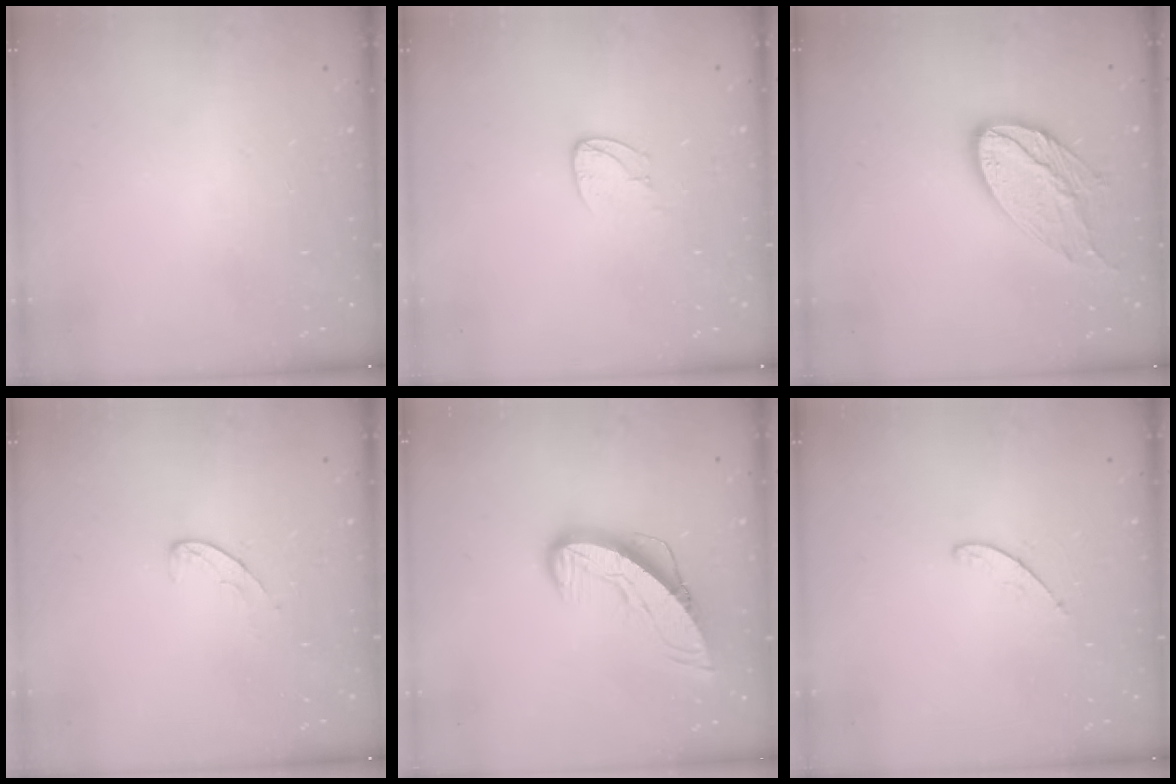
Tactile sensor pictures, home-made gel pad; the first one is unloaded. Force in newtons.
{"total": 5.3, "press": 5.2, "slide": 0.4}
{"total": 14.3, "press": 14.3, "slide": 1.0}
{"total": 5.4, "press": 5.4, "slide": 0.4}
{"total": 10.2, "press": 10.1, "slide": 1.1}
{"total": 3.8, "press": 3.8, "slide": 0.3}